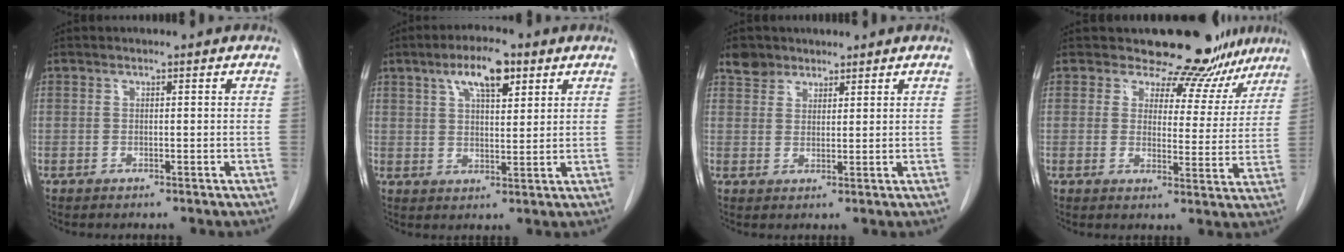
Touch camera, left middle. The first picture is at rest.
{"total": 7.7, "force": [4.3, 2.3, 6.0], "torque": [-0.108, 0.011, 0.072]}
{"total": 3.6, "force": [2.8, 2.2, 0.3], "torque": [-0.006, 0.012, 0.049]}
{"total": 12.4, "force": [11.4, 4.3, 2.3], "torque": [-0.003, -0.028, 0.121]}